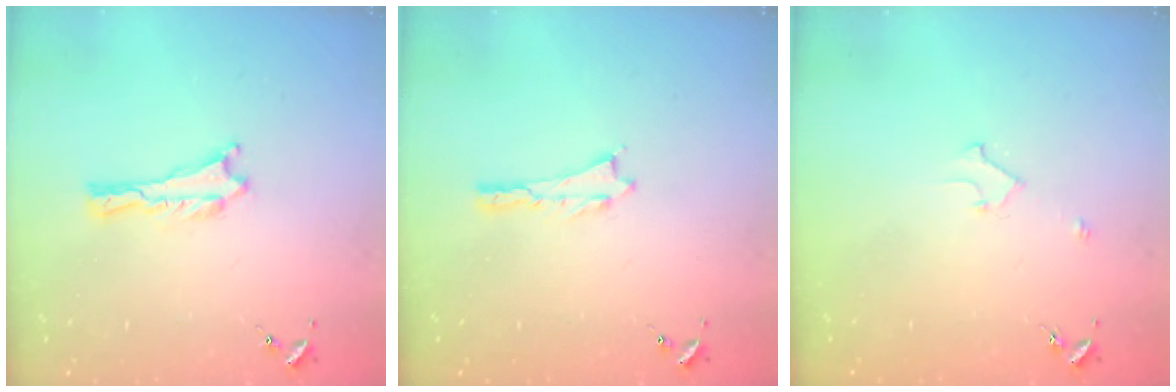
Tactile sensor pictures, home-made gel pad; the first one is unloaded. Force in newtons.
{"total": 0.0}
{"total": 2.2, "press": 2.2, "slide": 0.2}